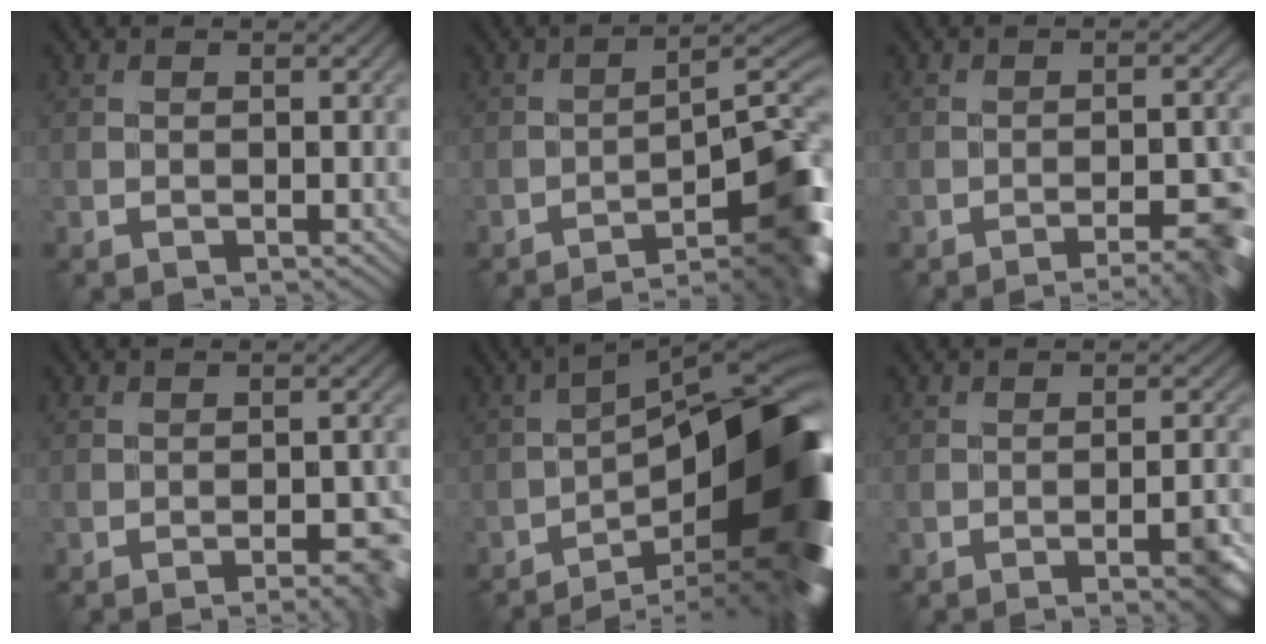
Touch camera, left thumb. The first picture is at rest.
{"total": 12.3, "force": [-7.9, 2.7, 9.1], "torque": [-0.122, 0.010, -0.108]}
{"total": 5.8, "force": [-3.6, 1.2, 4.4], "torque": [-0.060, 0.002, -0.043]}
{"total": 4.0, "force": [-2.3, 0.9, 3.1], "torque": [-0.038, 0.000, -0.023]}
{"total": 16.8, "force": [-6.9, 5.4, 14.4], "torque": [-0.178, -0.001, -0.114]}
{"total": 4.0, "force": [-2.0, 0.7, 3.4], "torque": [-0.045, 0.008, -0.028]}